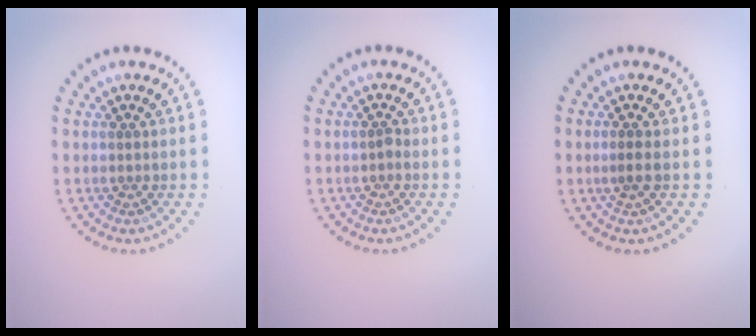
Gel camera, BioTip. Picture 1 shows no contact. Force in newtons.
{"total": 0.5, "press": 0.3, "slide": 0.4}
{"total": 0.6, "press": 0.4, "slide": 0.5}